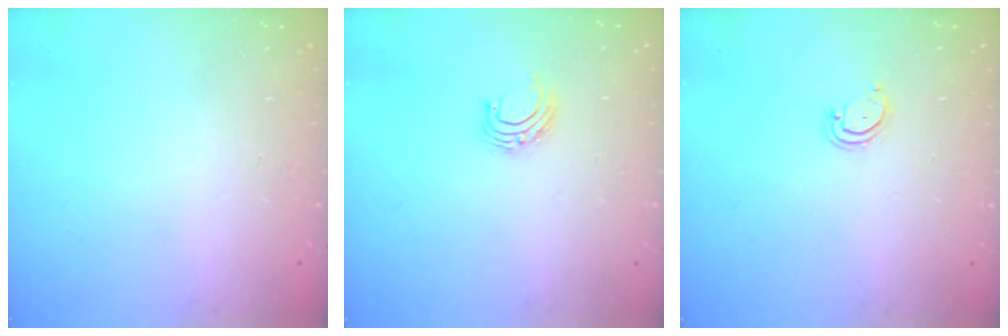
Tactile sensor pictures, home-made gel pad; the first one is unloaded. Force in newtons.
{"total": 5.9, "press": 5.9, "slide": 0.5}
{"total": 3.0, "press": 3.0, "slide": 0.2}